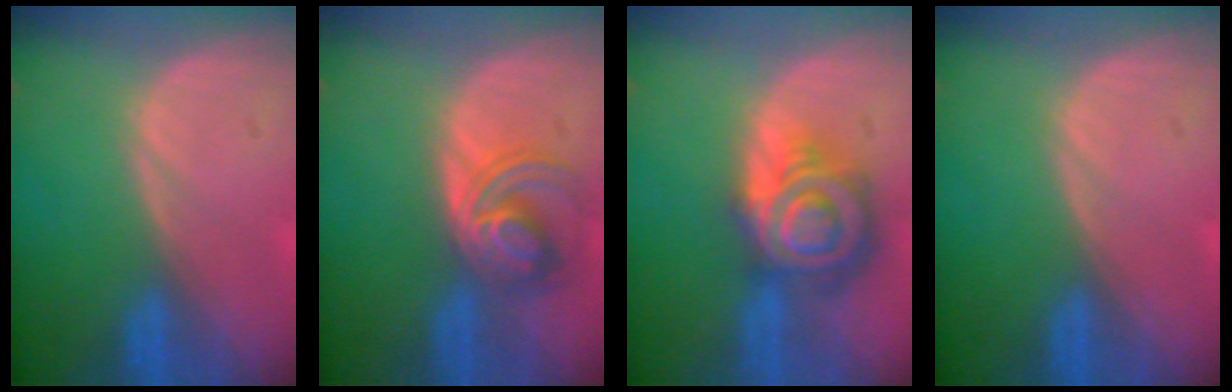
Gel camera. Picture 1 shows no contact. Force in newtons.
{"total": 5.9, "press": 5.9, "slide": 0.2}
{"total": 9.1, "press": 9.1, "slide": 0.5}
{"total": 0.0}